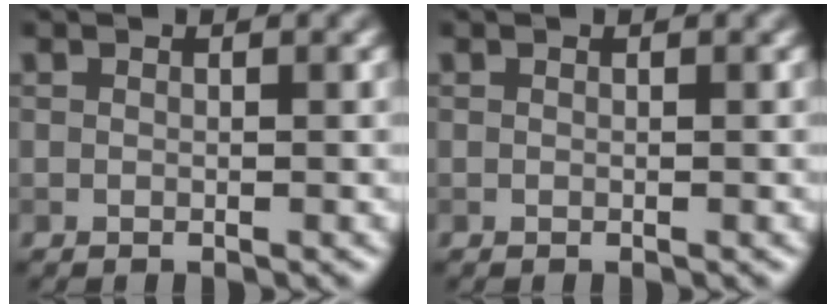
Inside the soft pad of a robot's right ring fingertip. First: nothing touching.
{"total": 0.0}